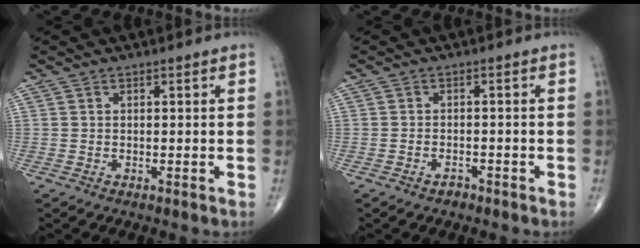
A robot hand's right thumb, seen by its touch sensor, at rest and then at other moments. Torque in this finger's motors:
{"motor_torque": [-0.76, 0.05, -0.26, -0.19, 0.01]}